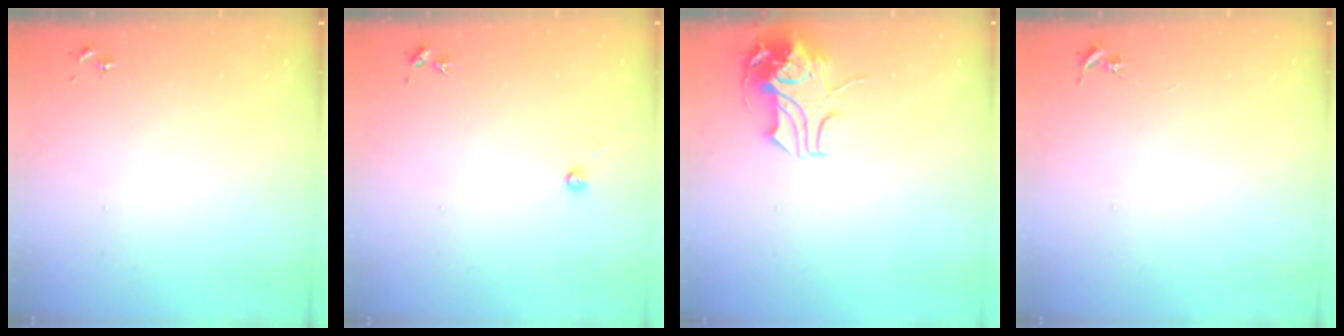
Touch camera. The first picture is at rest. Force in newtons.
{"total": 3.1, "press": 3.1, "slide": 0.3}
{"total": 10.1, "press": 10.1, "slide": 1.2}
{"total": 0.0}